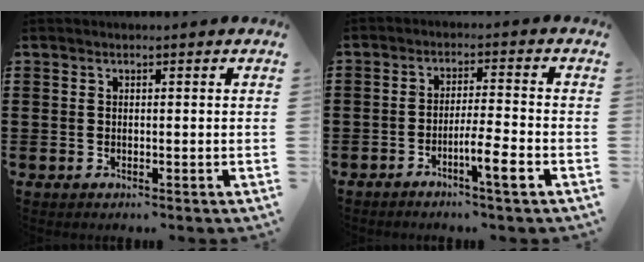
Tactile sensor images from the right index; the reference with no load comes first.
{"total": 5.2, "force": [-3.0, 0.2, 4.3], "torque": [-0.077, -0.006, -0.054]}